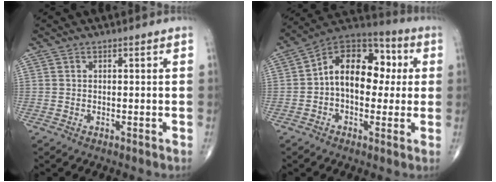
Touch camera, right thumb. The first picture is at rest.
{"total": 15.6, "force": [1.3, 10.2, 11.8], "torque": [-0.140, 0.039, 0.006]}